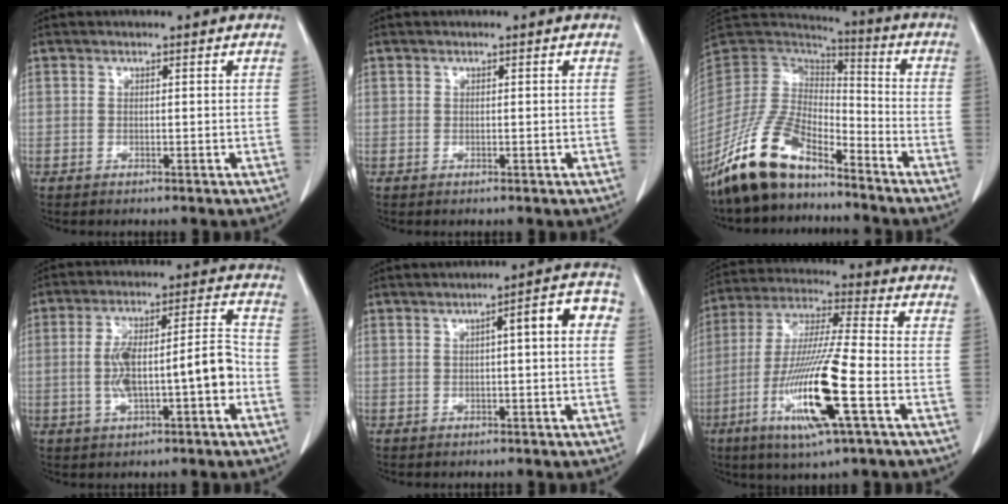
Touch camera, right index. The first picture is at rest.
{"total": 0.0}
{"total": 14.8, "force": [-11.4, 5.2, 7.9], "torque": [-0.163, 0.010, -0.221]}
{"total": 11.6, "force": [-2.5, 2.4, 11.1], "torque": [-0.193, 0.031, -0.034]}
{"total": 6.1, "force": [0.7, 0.9, 6.0], "torque": [-0.077, 0.026, 0.003]}
{"total": 16.6, "force": [-5.8, 0.4, 15.6], "torque": [-0.317, -0.023, -0.110]}